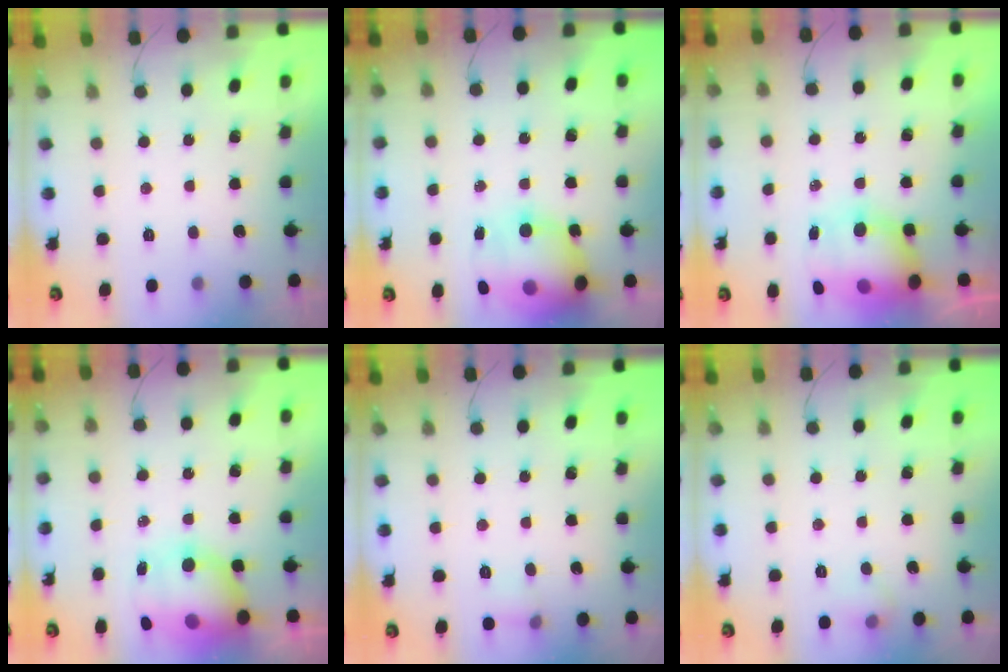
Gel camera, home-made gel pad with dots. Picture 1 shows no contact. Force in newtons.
{"total": 16.0, "press": 15.5, "slide": 3.9}
{"total": 12.0, "press": 11.6, "slide": 3.0}
{"total": 10.9, "press": 10.5, "slide": 2.6}
{"total": 5.4, "press": 5.1, "slide": 1.8}
{"total": 8.6, "press": 5.1, "slide": 7.0}